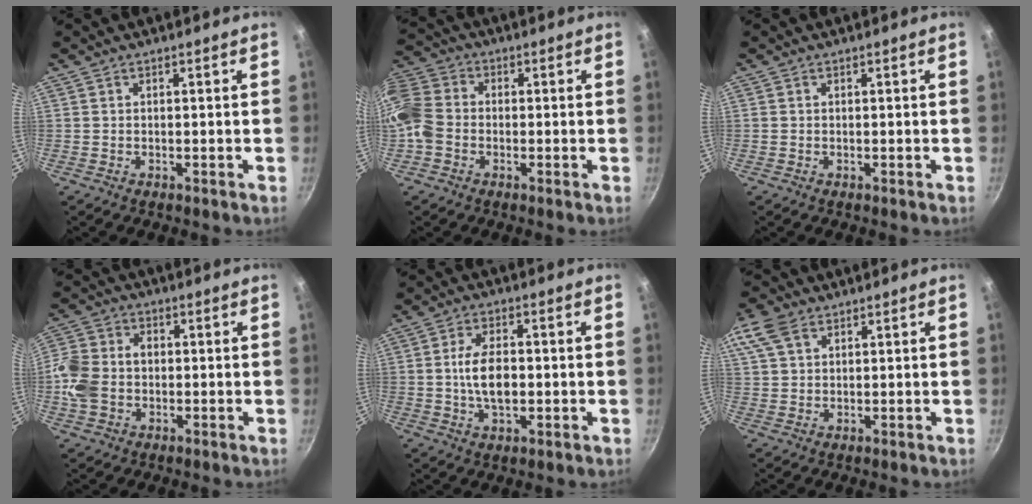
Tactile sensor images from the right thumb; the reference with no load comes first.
{"total": 10.6, "force": [-2.7, 8.4, 5.9], "torque": [-0.113, 0.031, -0.076]}
{"total": 0.0}
{"total": 11.9, "force": [-0.9, 9.2, 7.5], "torque": [-0.153, 0.023, -0.031]}
{"total": 8.2, "force": [-0.4, 4.4, 7.0], "torque": [-0.122, 0.009, -0.010]}
{"total": 7.1, "force": [3.7, 4.5, 4.1], "torque": [-0.081, 0.010, 0.069]}